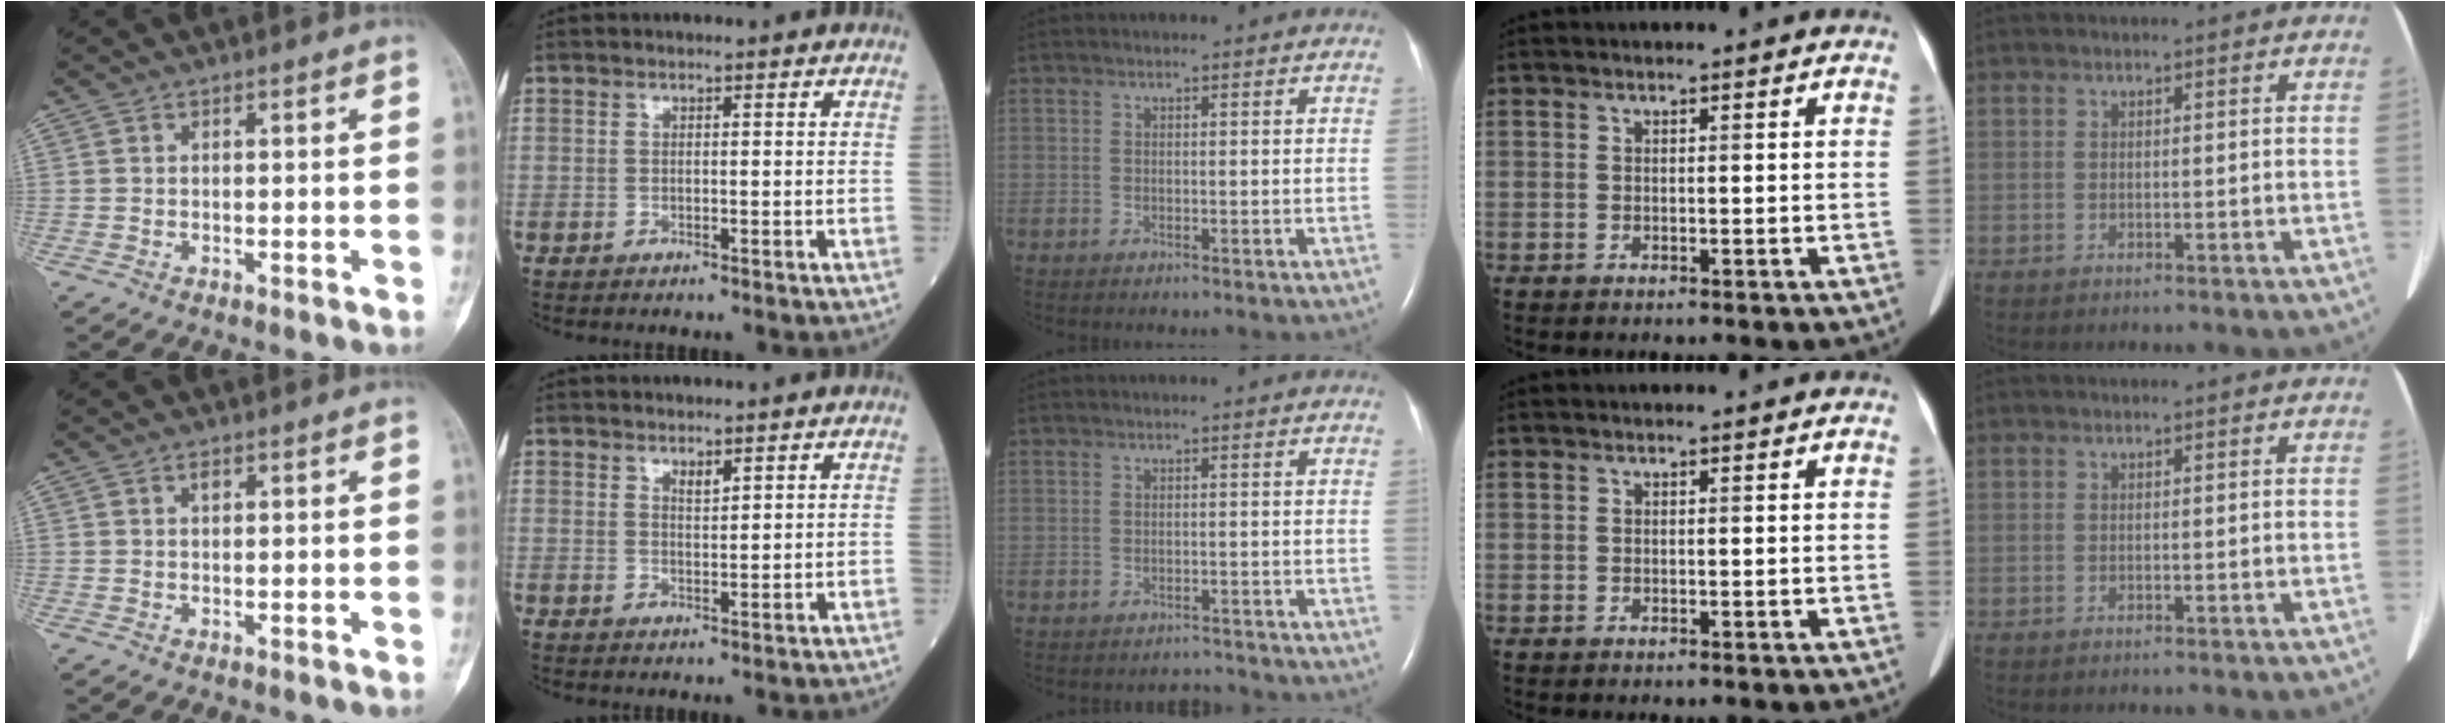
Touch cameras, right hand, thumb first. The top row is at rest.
{"thumb": {"total": 1.1, "force": [0.5, 0.7, 0.7], "torque": [-0.007, 0.000, 0.007]}, "index": {"total": 1.6, "force": [1.3, 0.4, 1.0], "torque": [-0.019, -0.002, 0.027]}, "middle": {"total": 1.6, "force": [-1.5, 0.2, -0.5], "torque": [0.009, -0.005, -0.019]}}